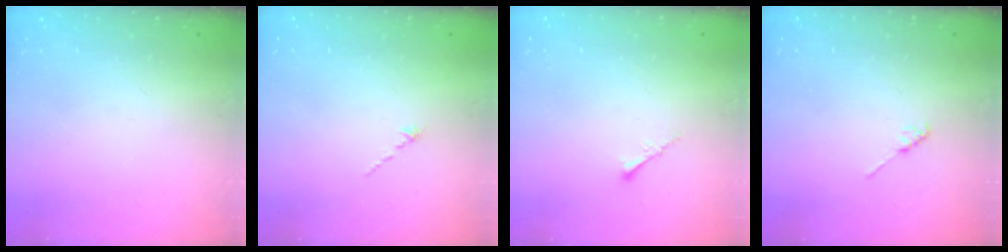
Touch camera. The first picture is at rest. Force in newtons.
{"total": 0.0}
{"total": 1.5, "press": 1.5, "slide": 0.4}
{"total": 1.2, "press": 1.1, "slide": 0.3}